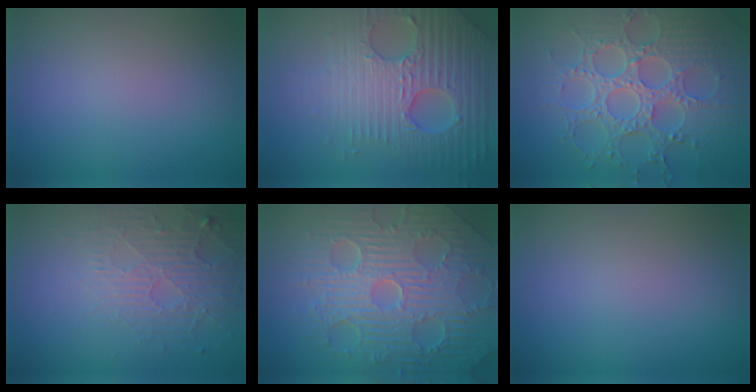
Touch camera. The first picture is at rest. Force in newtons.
{"total": 7.3, "press": 7.1, "slide": 1.8}
{"total": 8.6, "press": 6.5, "slide": 5.7}
{"total": 5.2, "press": 3.4, "slide": 4.0}
{"total": 11.4, "press": 7.3, "slide": 8.8}
{"total": 0.0}